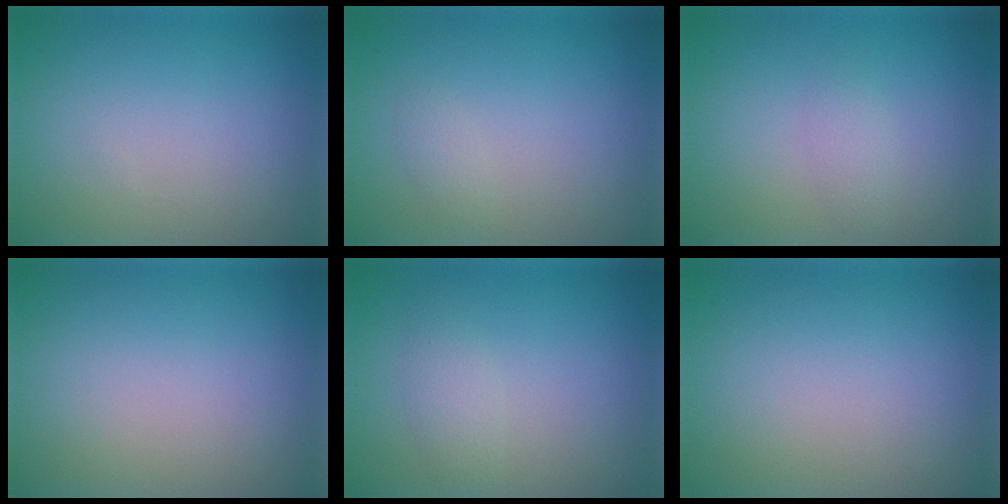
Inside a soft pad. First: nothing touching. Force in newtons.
{"total": 0.8, "press": 0.8, "slide": 0.0}
{"total": 1.3, "press": 1.3, "slide": 0.0}
{"total": 0.0}
{"total": 1.6, "press": 1.6, "slide": 0.1}
{"total": 0.0}